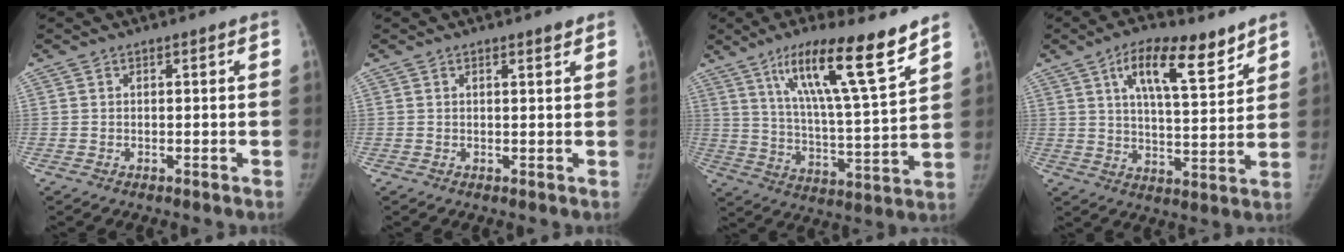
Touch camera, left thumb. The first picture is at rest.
{"total": 1.4, "force": [1.0, 0.1, 0.9], "torque": [-0.011, -0.007, 0.016]}
{"total": 18.5, "force": [11.7, 2.1, 14.1], "torque": [-0.218, -0.059, 0.199]}
{"total": 13.4, "force": [7.9, 4.8, 9.8], "torque": [-0.135, -0.036, 0.130]}